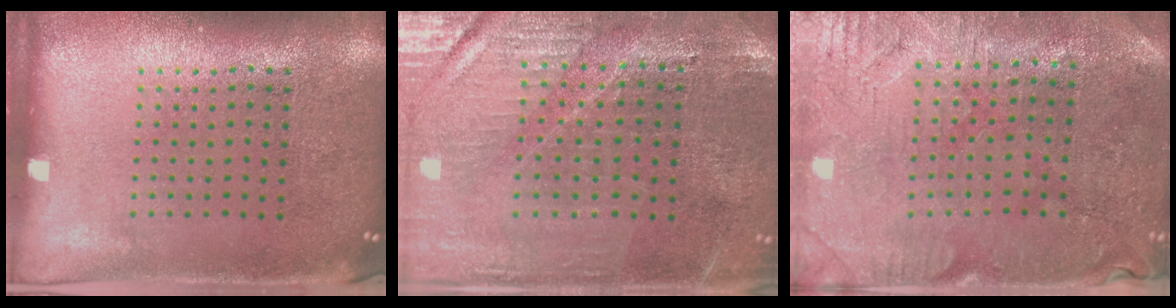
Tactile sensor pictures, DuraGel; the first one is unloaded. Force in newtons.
{"total": 1.7, "press": 1.7, "slide": 0.3}
{"total": 0.6, "press": 0.5, "slide": 0.3}